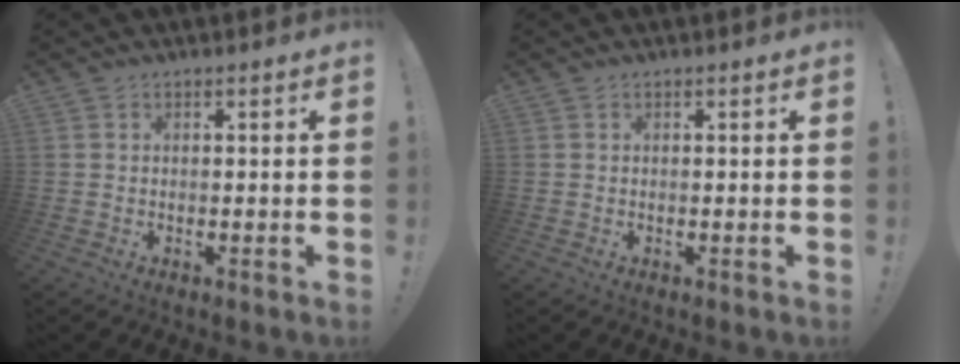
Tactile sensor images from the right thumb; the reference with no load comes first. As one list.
[{"total": 0.0}]